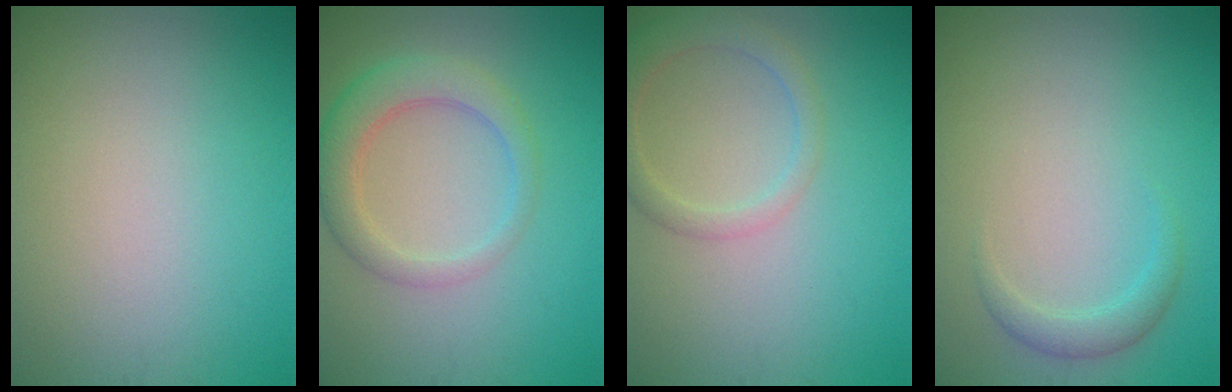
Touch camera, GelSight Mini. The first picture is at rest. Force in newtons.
{"total": 3.8, "press": 3.8, "slide": 0.1}
{"total": 2.7, "press": 2.7, "slide": 0.1}
{"total": 1.6, "press": 1.6, "slide": 0.1}